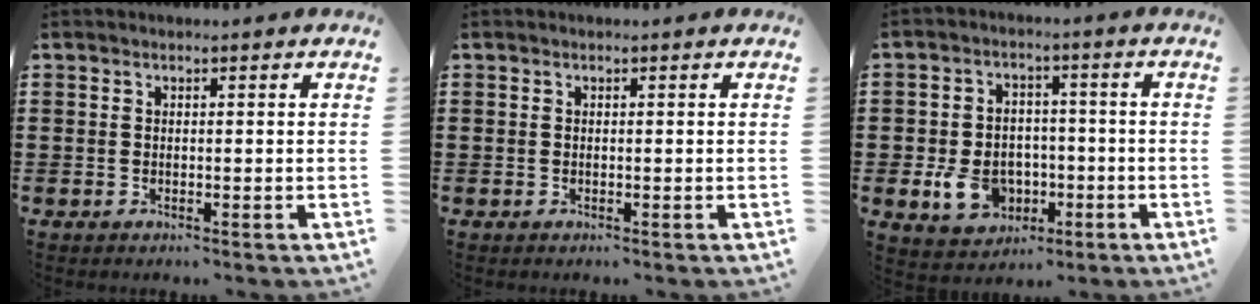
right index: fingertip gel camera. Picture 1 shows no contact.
{"total": 0.0}
{"total": 8.1, "force": [-2.1, 6.4, 4.6], "torque": [-0.115, 0.014, -0.036]}